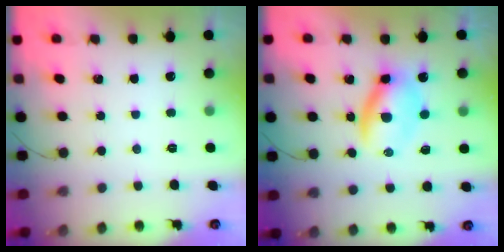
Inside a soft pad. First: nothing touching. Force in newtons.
{"total": 7.5, "press": 7.4, "slide": 1.2}